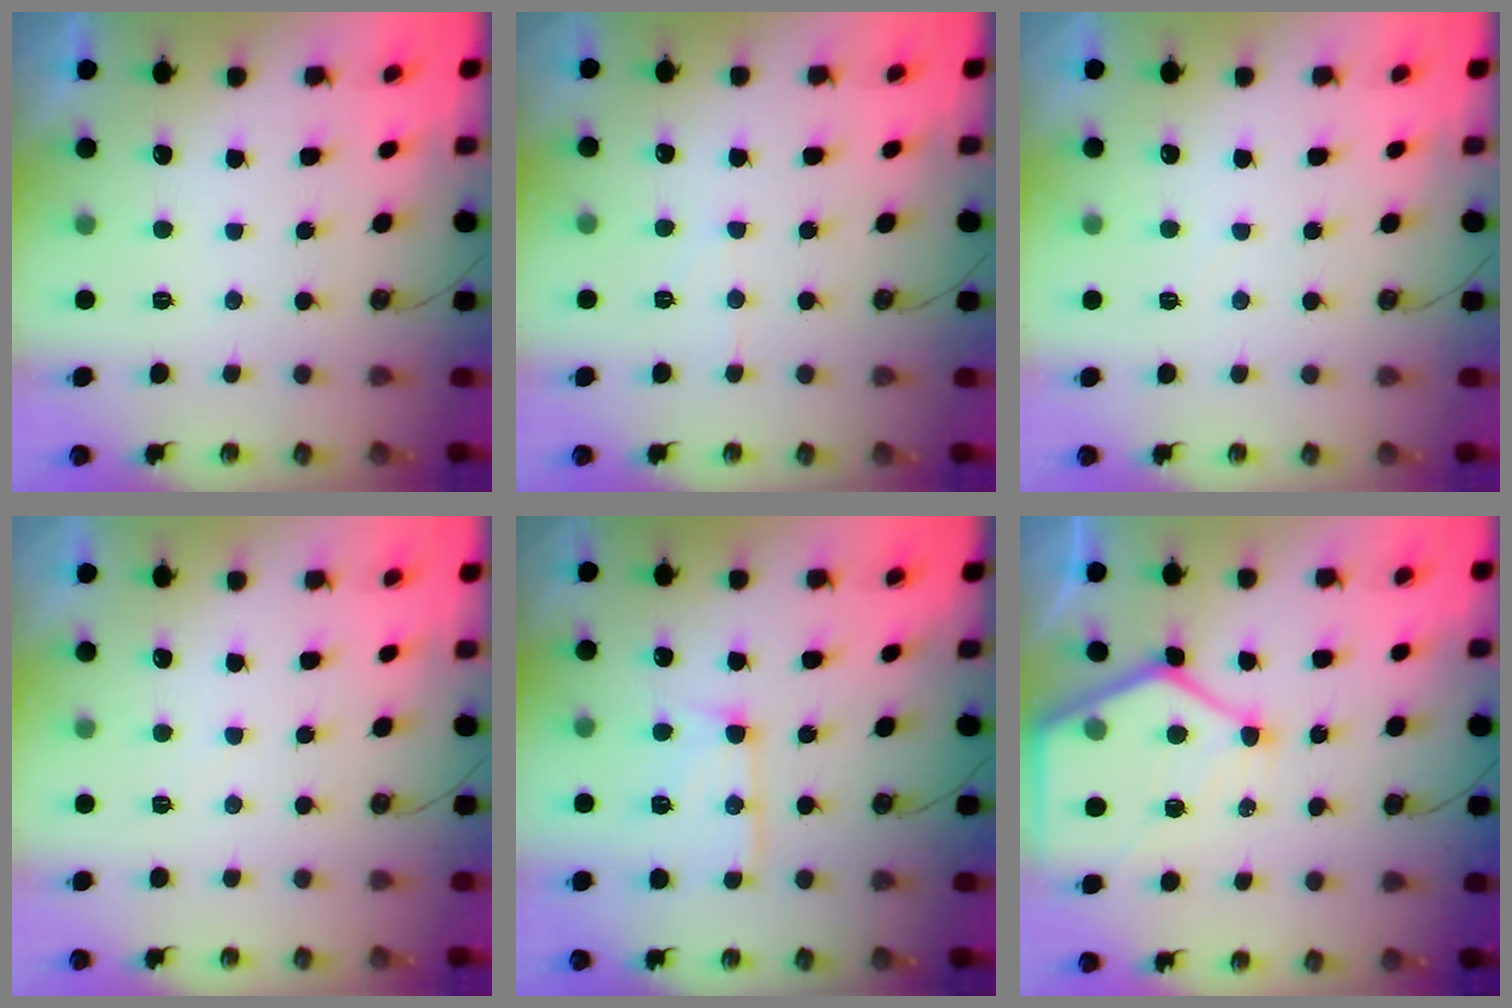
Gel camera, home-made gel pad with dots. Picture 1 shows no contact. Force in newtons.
{"total": 5.2, "press": 5.2, "slide": 0.8}
{"total": 4.3, "press": 4.2, "slide": 0.4}
{"total": 3.6, "press": 3.6, "slide": 0.6}
{"total": 13.3, "press": 13.2, "slide": 1.2}
{"total": 13.7, "press": 13.6, "slide": 1.5}